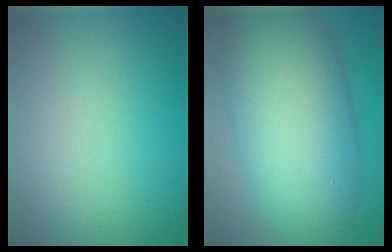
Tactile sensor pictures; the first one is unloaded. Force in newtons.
{"total": 12.2, "press": 12.2, "slide": 0.5}